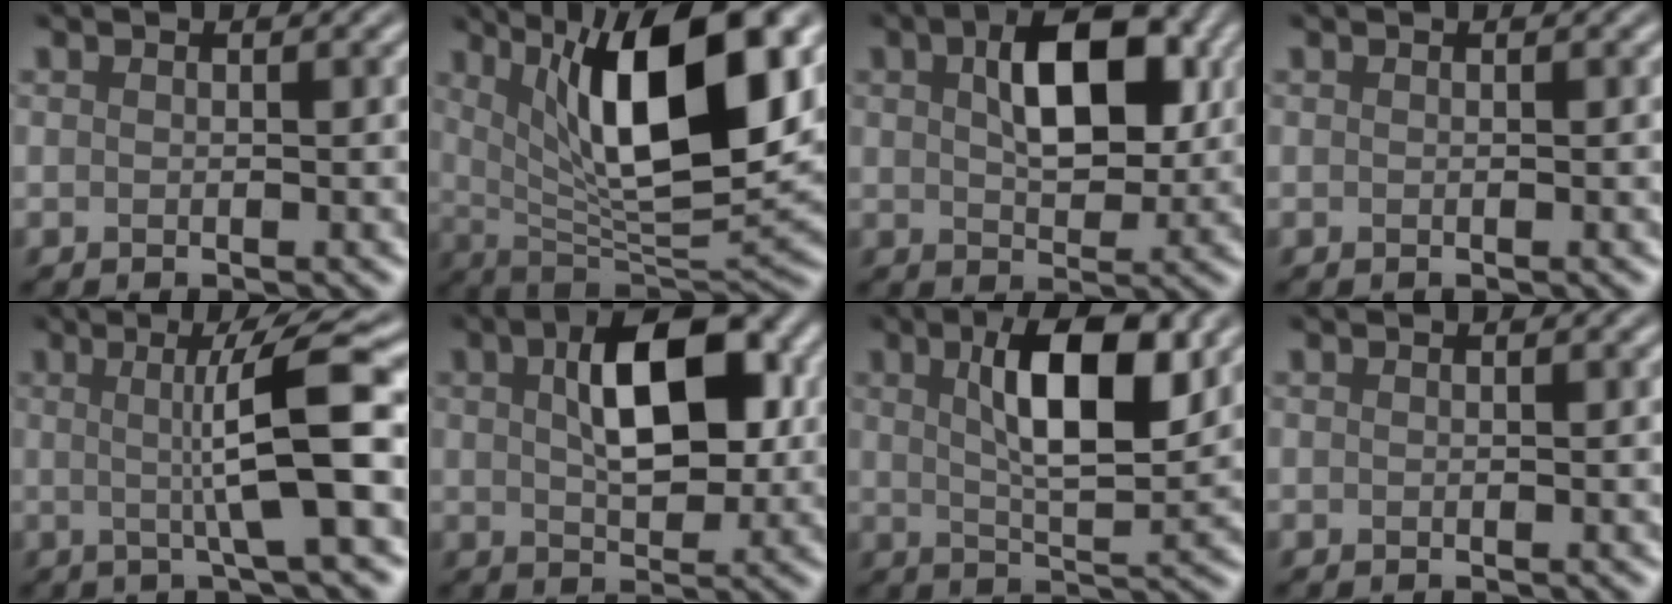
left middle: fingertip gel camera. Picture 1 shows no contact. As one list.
[{"total": 12.8, "force": [4.3, 4.3, 11.3], "torque": [-0.166, -0.004, 0.070]}, {"total": 7.1, "force": [1.8, 3.9, 5.7], "torque": [-0.096, 0.006, 0.030]}, {"total": 0.0}, {"total": 7.3, "force": [0.4, 1.0, 7.3], "torque": [-0.112, 0.007, 0.004]}, {"total": 8.0, "force": [1.8, 4.1, 6.6], "torque": [-0.107, 0.014, 0.029]}, {"total": 8.1, "force": [2.6, 2.6, 7.2], "torque": [-0.118, 0.006, 0.044]}, {"total": 0.0}]